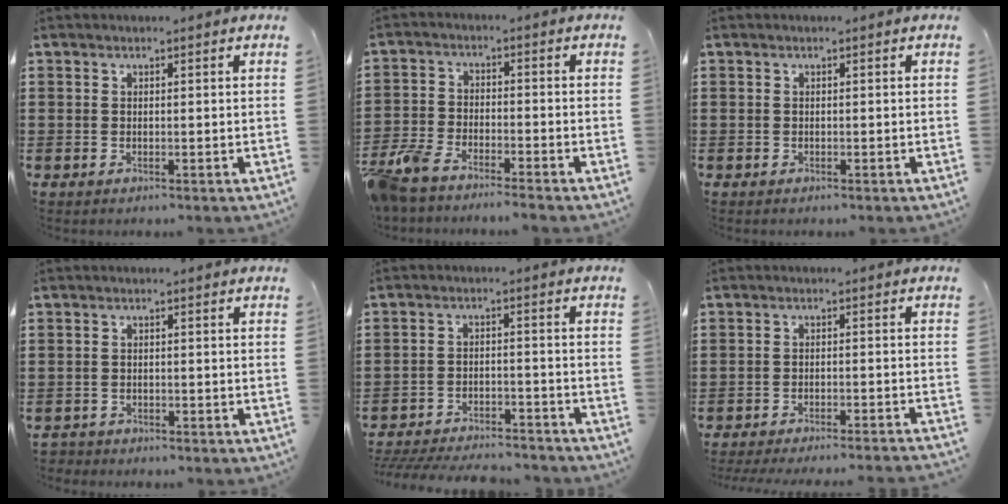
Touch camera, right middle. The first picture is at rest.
{"total": 5.4, "force": [-5.1, 0.8, 1.7], "torque": [-0.070, -0.013, -0.110]}
{"total": 0.0}
{"total": 1.5, "force": [-1.5, 0.3, -0.2], "torque": [-0.003, 0.001, -0.034]}
{"total": 5.3, "force": [-5.2, 0.5, 0.9], "torque": [-0.025, 0.003, -0.109]}
{"total": 3.1, "force": [-3.0, -0.3, 0.6], "torque": [-0.011, -0.002, -0.061]}